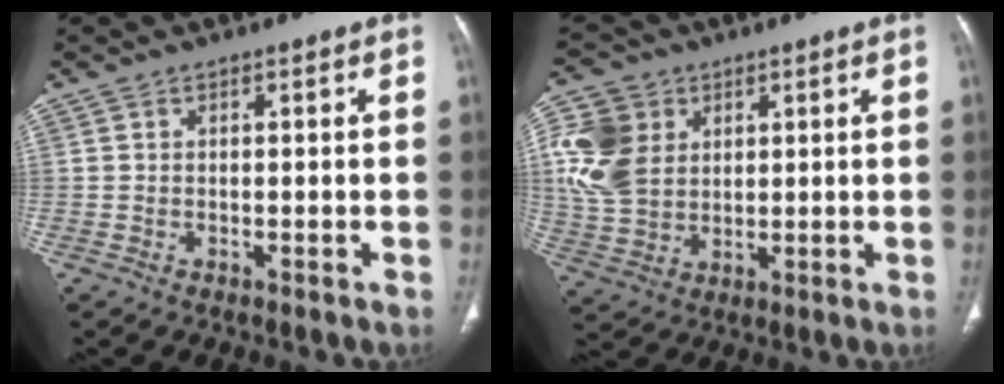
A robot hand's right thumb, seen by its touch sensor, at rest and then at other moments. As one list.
[{"total": 12.4, "force": [3.2, 9.8, 6.9], "torque": [-0.126, -0.002, 0.064]}]